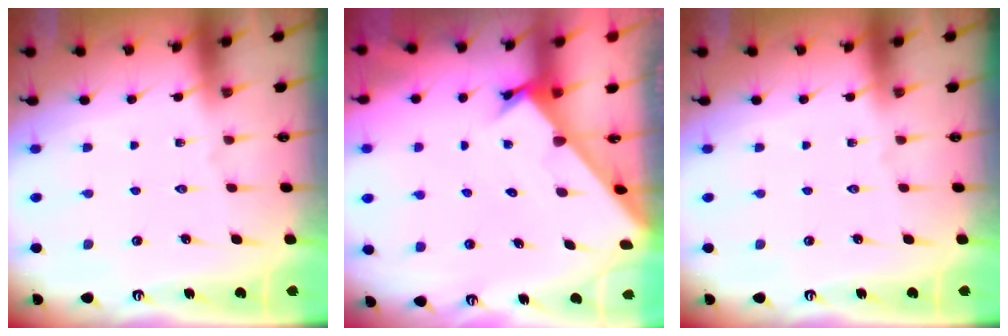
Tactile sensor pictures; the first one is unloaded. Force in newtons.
{"total": 2.2, "press": 2.2, "slide": 0.2}
{"total": 0.0}